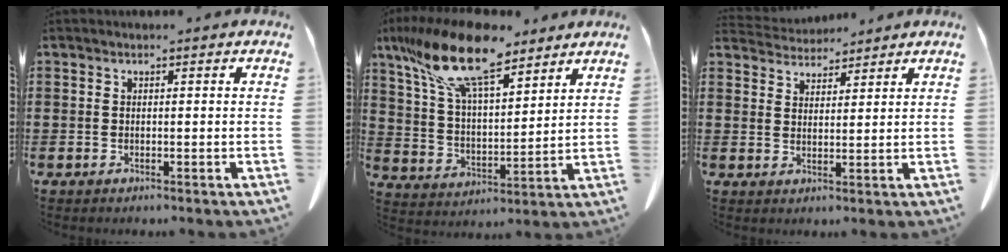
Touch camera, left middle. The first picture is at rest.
{"total": 15.2, "force": [10.7, 5.0, 9.6], "torque": [-0.237, -0.037, 0.187]}
{"total": 4.1, "force": [4.0, 0.8, 0.3], "torque": [-0.020, -0.014, 0.075]}